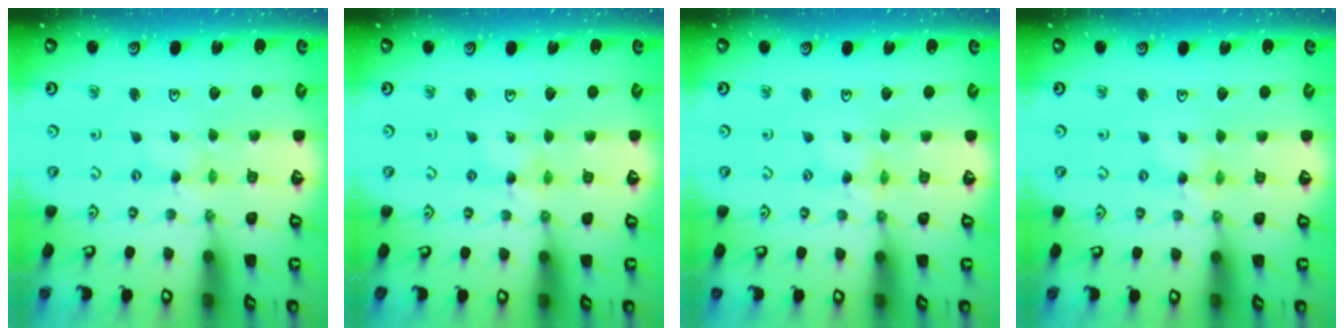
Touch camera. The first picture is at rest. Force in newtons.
{"total": 1.6, "press": 1.5, "slide": 0.2}
{"total": 1.1, "press": 1.1, "slide": 0.2}
{"total": 2.5, "press": 2.5, "slide": 0.3}